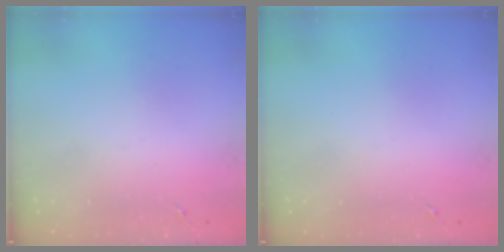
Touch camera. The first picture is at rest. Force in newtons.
{"total": 0.0}